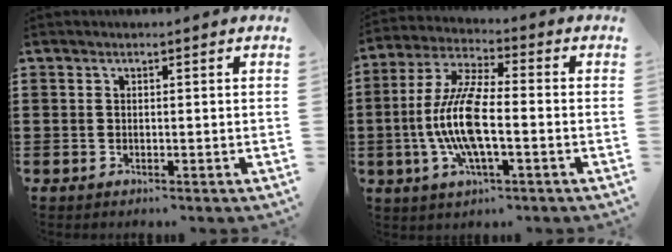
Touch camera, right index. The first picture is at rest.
{"total": 10.6, "force": [-2.0, 3.2, 9.9], "torque": [-0.220, -0.012, -0.044]}